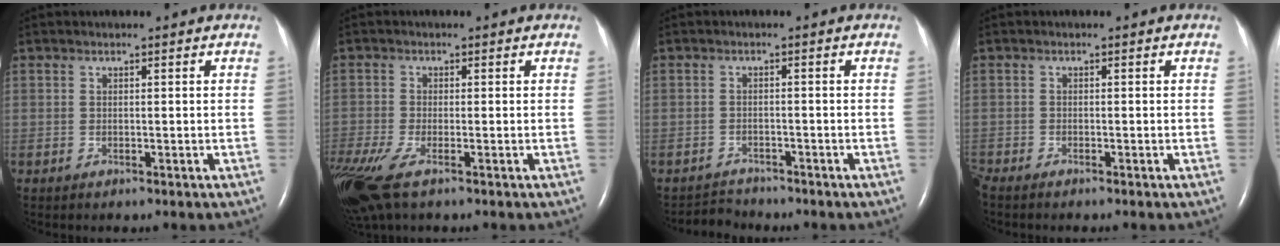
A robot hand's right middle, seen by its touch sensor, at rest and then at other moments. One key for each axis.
{"total": 8.8, "fx": -5.4, "fy": 2.7, "fz": 6.4, "tx": -0.152, "ty": -0.024, "tz": -0.102}
{"total": 2.6, "fx": -2.3, "fy": 0.2, "fz": -1.0, "tx": 0.017, "ty": -0.012, "tz": -0.040}
{"total": 1.6, "fx": -1.5, "fy": -0.2, "fz": 0.5, "tx": -0.013, "ty": -0.003, "tz": -0.029}